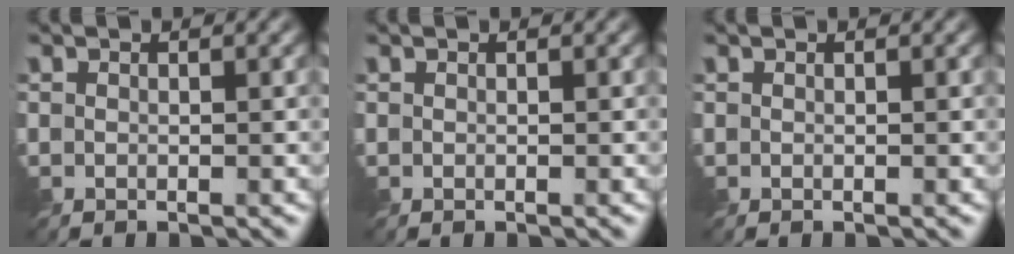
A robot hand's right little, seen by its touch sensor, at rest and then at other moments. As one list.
[{"total": 0.0}, {"total": 0.0}]